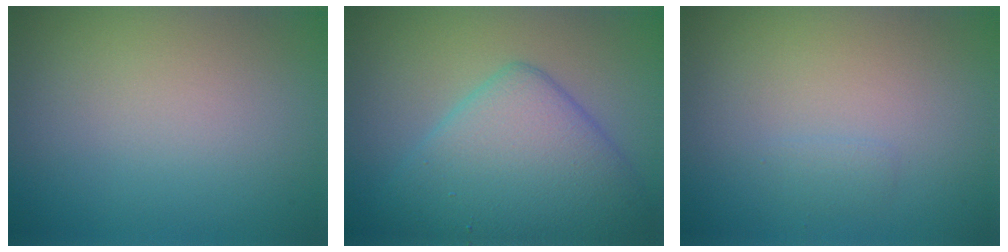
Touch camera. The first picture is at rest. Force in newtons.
{"total": 7.5, "press": 7.5, "slide": 0.2}
{"total": 0.7, "press": 0.7, "slide": 0.0}